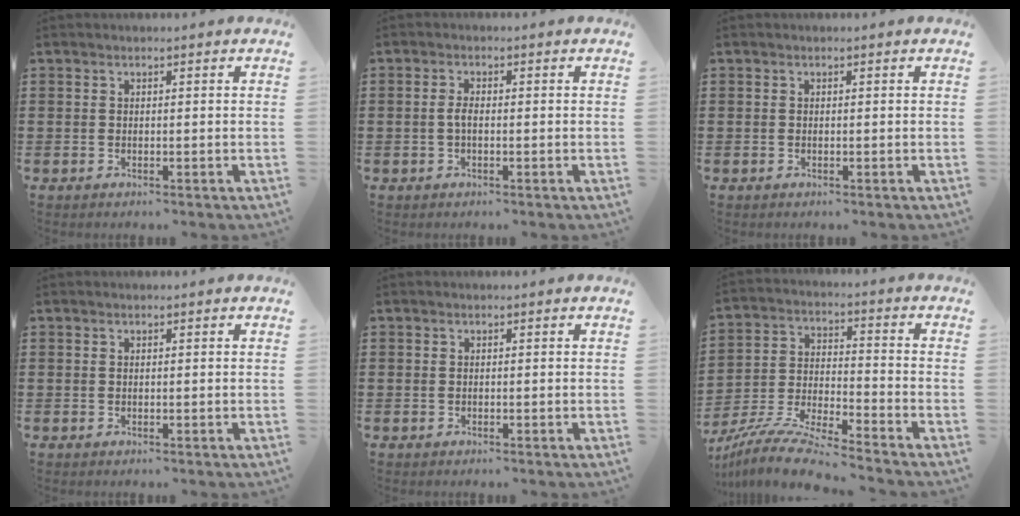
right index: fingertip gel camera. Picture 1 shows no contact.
{"total": 1.9, "force": [-0.3, 0.7, 1.7], "torque": [-0.040, -0.002, -0.009]}
{"total": 0.0}
{"total": 0.0}
{"total": 0.0}
{"total": 9.1, "force": [-8.6, -0.3, 2.9], "torque": [-0.072, -0.001, -0.177]}